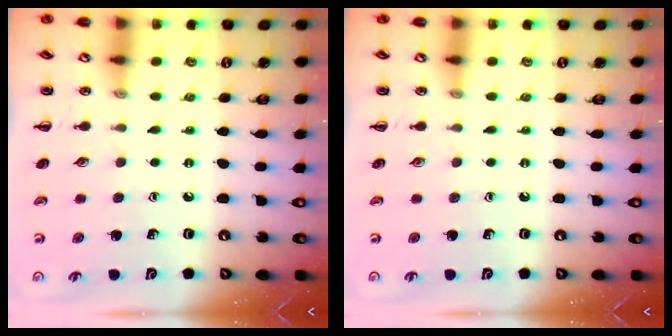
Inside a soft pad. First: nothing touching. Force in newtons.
{"total": 0.0}